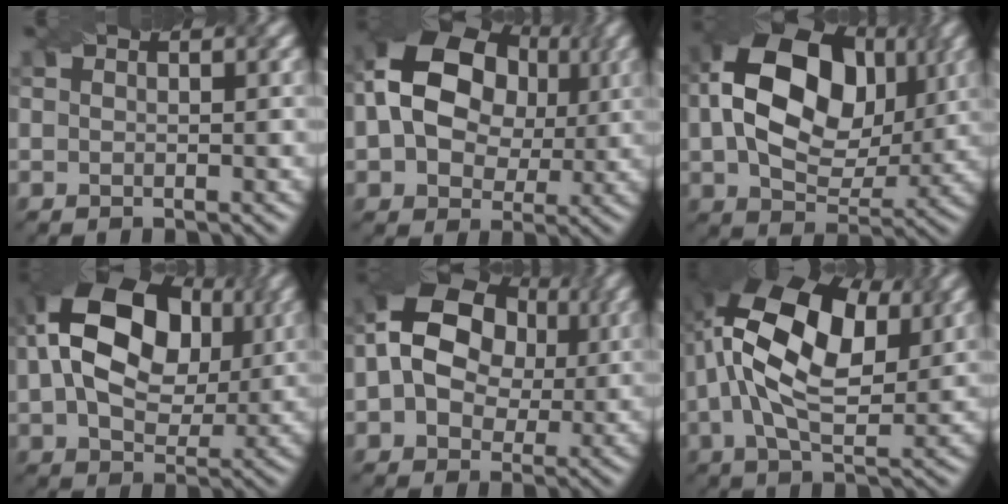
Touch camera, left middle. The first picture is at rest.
{"total": 14.5, "force": [3.0, 11.3, 8.7], "torque": [-0.182, 0.042, 0.046]}
{"total": 14.8, "force": [3.0, 10.1, 10.4], "torque": [-0.191, 0.017, 0.059]}
{"total": 16.9, "force": [4.1, 12.0, 11.1], "torque": [-0.207, 0.048, 0.076]}
{"total": 13.2, "force": [2.7, 10.3, 7.8], "torque": [-0.157, 0.047, 0.030]}
{"total": 14.4, "force": [3.7, 7.8, 11.5], "torque": [-0.202, 0.021, 0.056]}